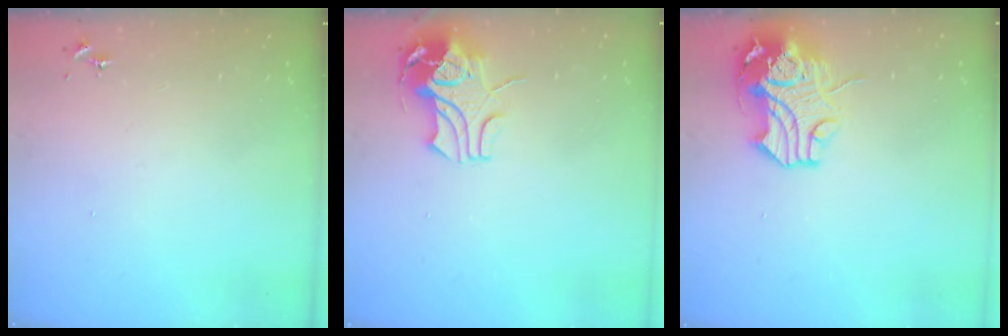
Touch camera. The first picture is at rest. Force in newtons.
{"total": 9.2, "press": 9.1, "slide": 1.2}
{"total": 12.6, "press": 12.5, "slide": 2.1}